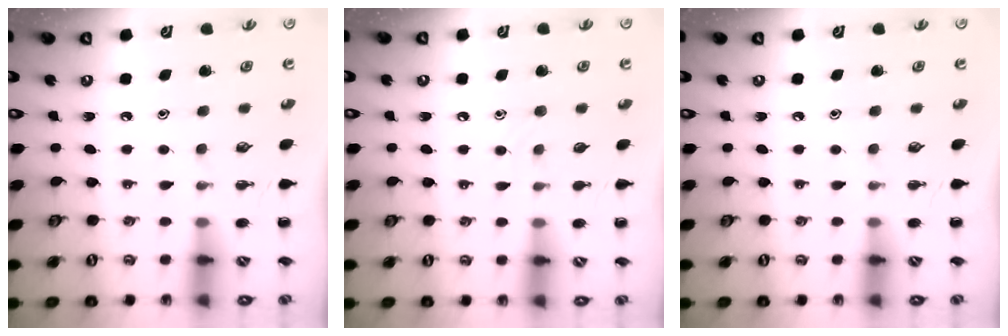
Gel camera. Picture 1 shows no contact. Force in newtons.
{"total": 2.0, "press": 2.0, "slide": 0.6}
{"total": 0.0}